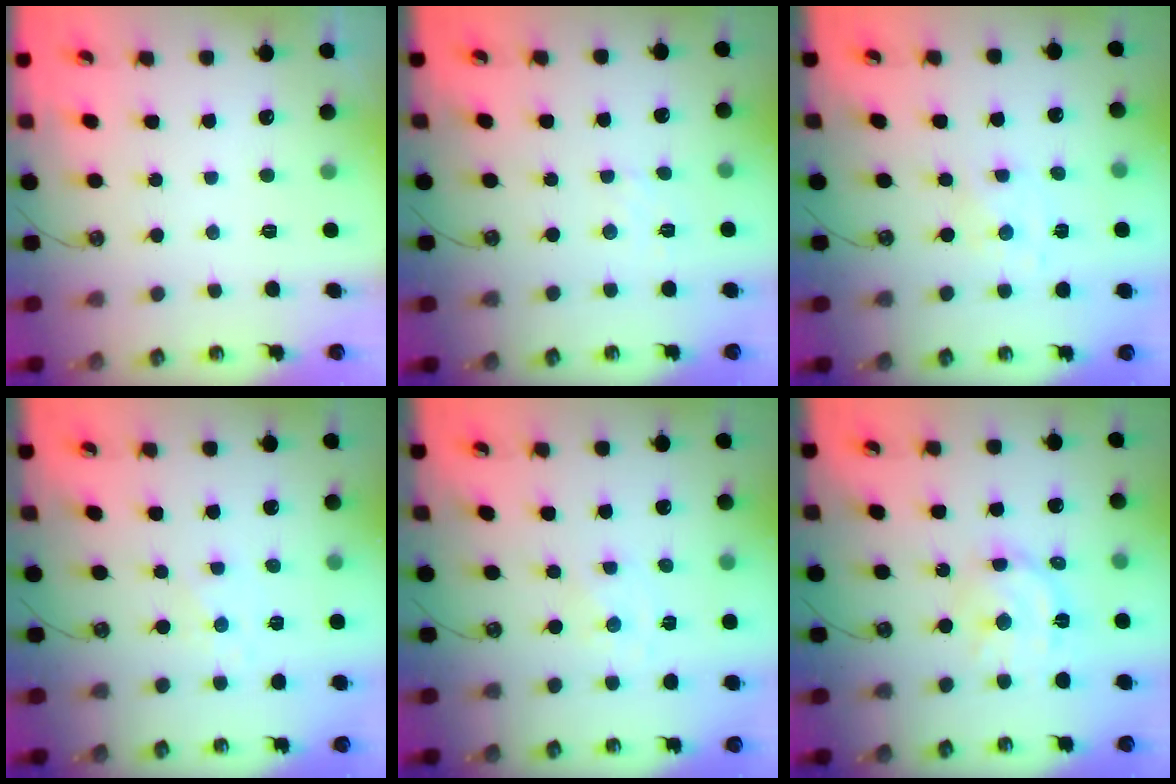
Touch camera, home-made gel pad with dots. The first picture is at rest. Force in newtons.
{"total": 3.9, "press": 3.9, "slide": 0.5}
{"total": 0.8, "press": 0.8, "slide": 0.2}
{"total": 1.9, "press": 1.9, "slide": 0.5}
{"total": 0.0}
{"total": 12.6, "press": 12.6, "slide": 1.0}